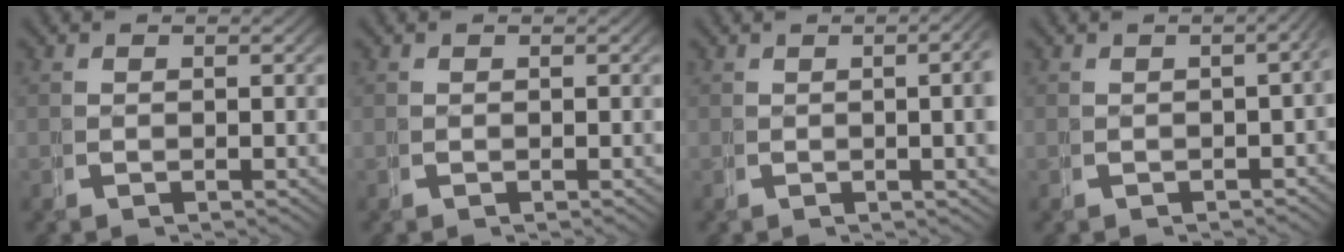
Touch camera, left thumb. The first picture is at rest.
{"total": 0.0}
{"total": 5.5, "force": [0.7, 2.0, 5.1], "torque": [-0.045, 0.020, -0.003]}
{"total": 3.0, "force": [-0.6, 1.3, 2.6], "torque": [-0.029, 0.009, -0.013]}